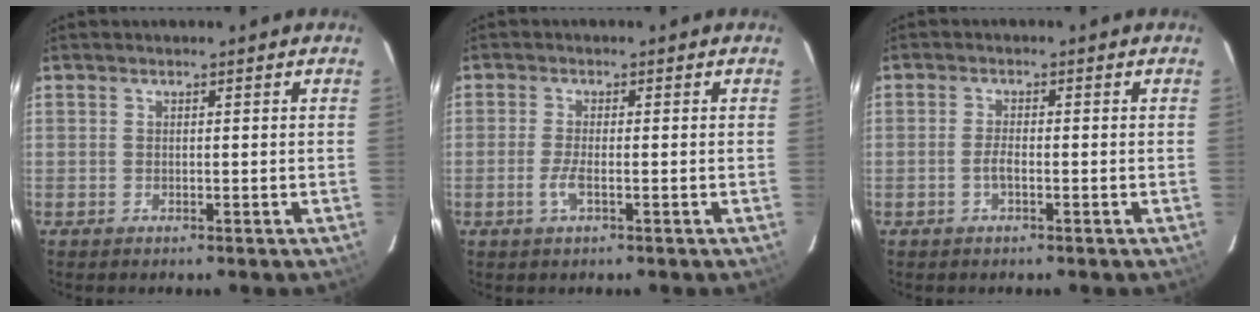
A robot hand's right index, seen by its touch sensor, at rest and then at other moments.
{"total": 2.8, "force": [-1.1, 0.4, 2.5], "torque": [-0.055, -0.004, -0.022]}
{"total": 1.8, "force": [-0.8, 0.5, 1.6], "torque": [-0.036, 0.002, -0.017]}